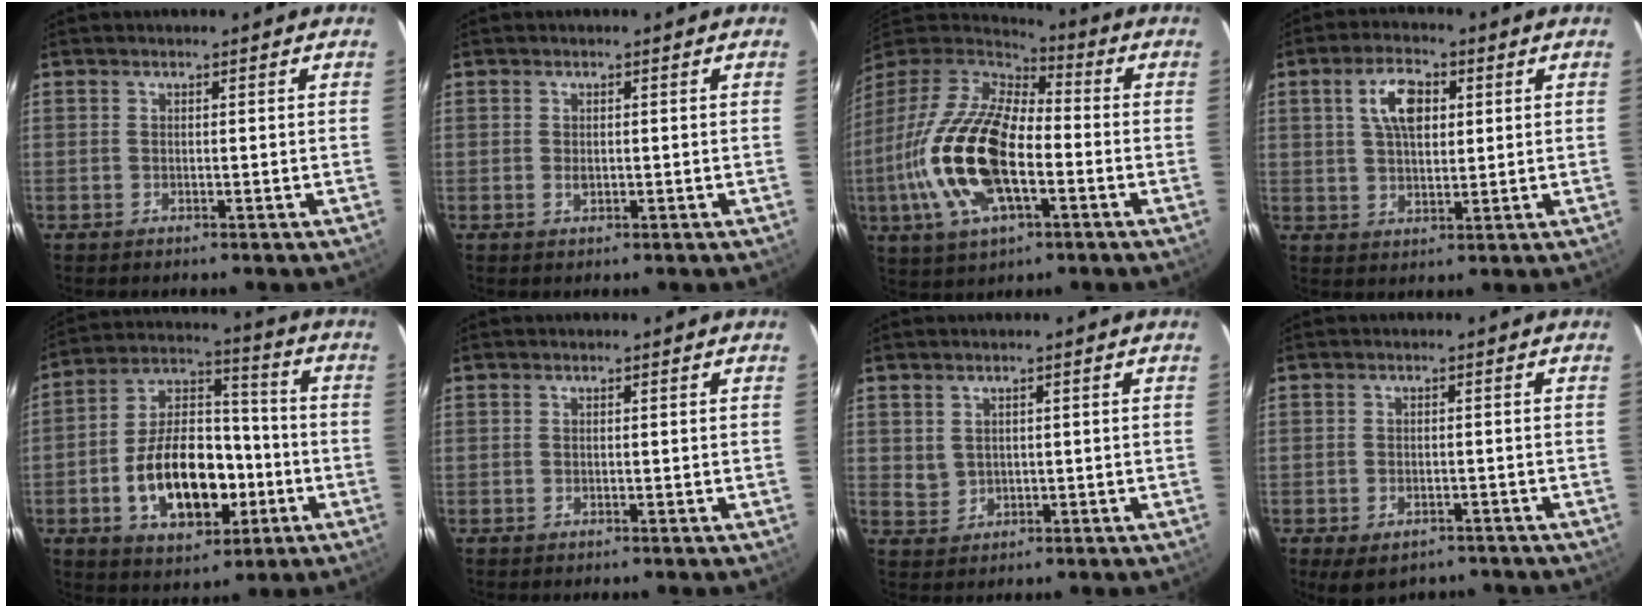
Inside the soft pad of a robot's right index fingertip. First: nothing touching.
{"total": 1.1, "force": [-0.1, 0.9, 0.7], "torque": [-0.012, 0.001, -0.001]}
{"total": 22.1, "force": [-5.0, 10.1, 19.0], "torque": [-0.406, -0.018, -0.096]}
{"total": 7.9, "force": [2.5, 4.1, 6.3], "torque": [-0.118, 0.014, 0.047]}
{"total": 18.0, "force": [-5.2, 10.3, 13.8], "torque": [-0.260, 0.025, -0.072]}
{"total": 0.0}
{"total": 2.6, "force": [1.1, 2.2, 0.8], "torque": [-0.014, 0.004, 0.031]}
{"total": 6.7, "force": [-4.6, 3.7, 3.2], "torque": [-0.060, -0.016, -0.056]}